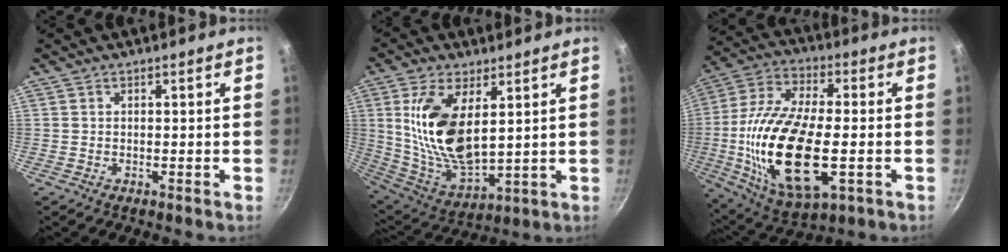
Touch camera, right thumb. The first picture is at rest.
{"total": 17.2, "force": [4.2, 8.2, 14.6], "torque": [-0.275, -0.023, 0.097]}
{"total": 24.1, "force": [-3.7, 10.7, 21.3], "torque": [-0.433, 0.002, -0.052]}